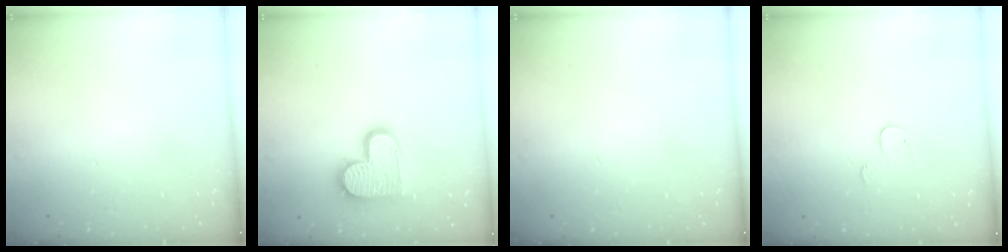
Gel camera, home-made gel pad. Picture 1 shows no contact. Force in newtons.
{"total": 15.4, "press": 15.4, "slide": 1.1}
{"total": 0.0}
{"total": 4.9, "press": 4.9, "slide": 0.5}